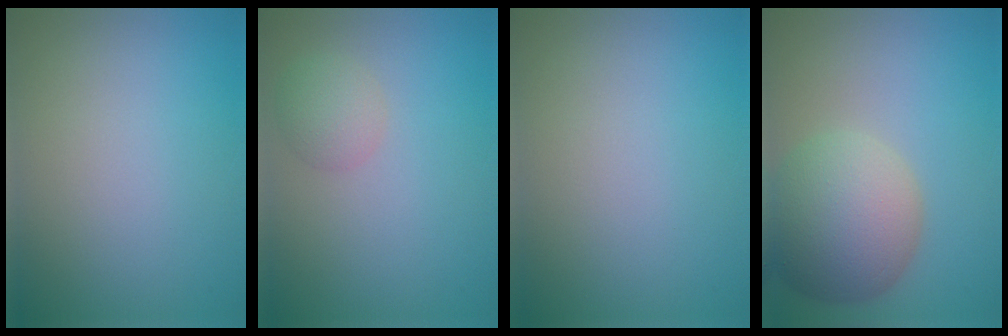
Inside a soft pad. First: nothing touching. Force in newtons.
{"total": 2.1, "press": 2.1, "slide": 0.1}
{"total": 0.0}
{"total": 8.5, "press": 8.5, "slide": 0.7}